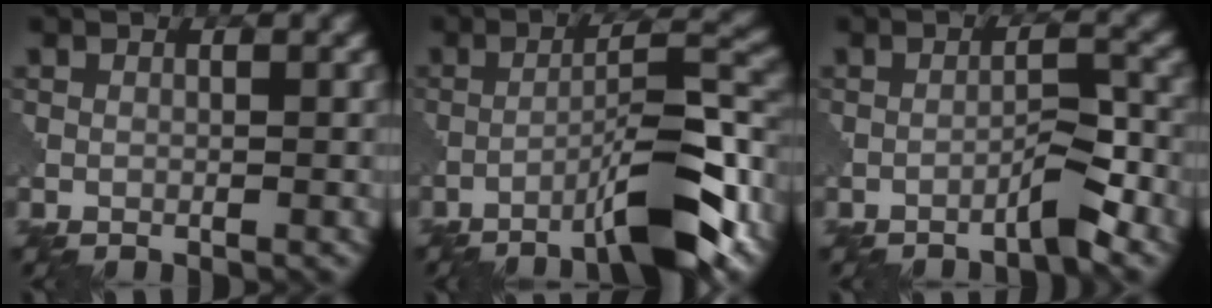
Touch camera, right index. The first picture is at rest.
{"total": 8.9, "force": [-5.5, 1.4, 6.8], "torque": [-0.101, 0.018, -0.090]}
{"total": 2.3, "force": [-1.8, 0.1, 1.4], "torque": [-0.021, 0.012, -0.032]}